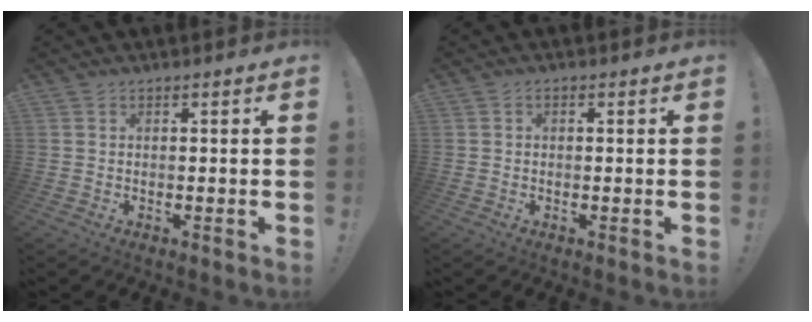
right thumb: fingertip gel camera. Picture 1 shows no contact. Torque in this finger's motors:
{"motor_torque": [0.12, -0.16, -0.80, 0.09, 0.06]}